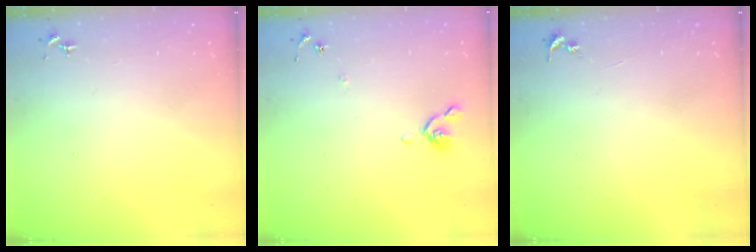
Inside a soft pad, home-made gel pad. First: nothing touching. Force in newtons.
{"total": 6.2, "press": 6.2, "slide": 0.8}
{"total": 0.0}